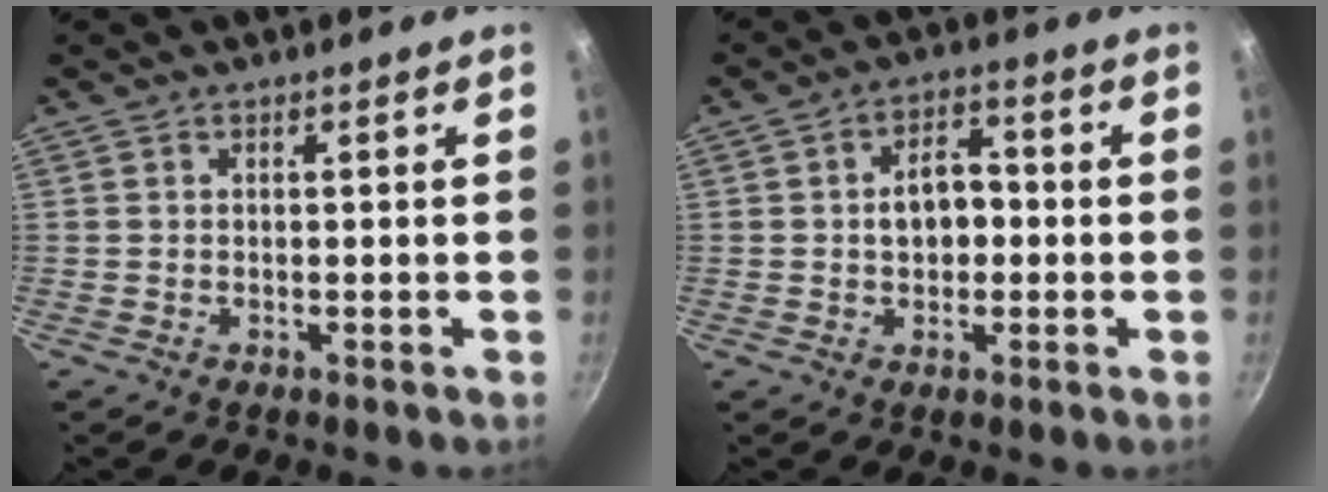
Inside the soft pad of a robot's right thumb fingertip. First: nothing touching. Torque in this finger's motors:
{"motor_torque": [-0.09, 0.28, 0.23, 0.27, 0.04]}